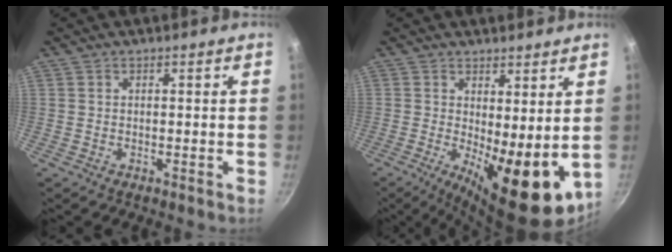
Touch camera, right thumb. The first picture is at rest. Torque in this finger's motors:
{"motor_torque": [1.78, 3.01, 0.22, -0.08, 0.13]}